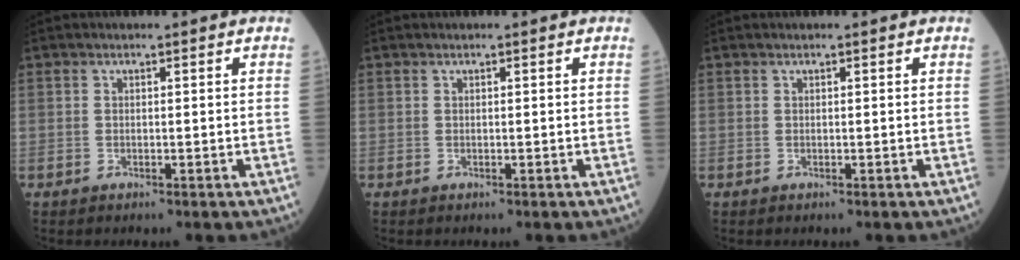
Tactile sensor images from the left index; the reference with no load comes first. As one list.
[{"total": 0.0}, {"total": 0.0}]